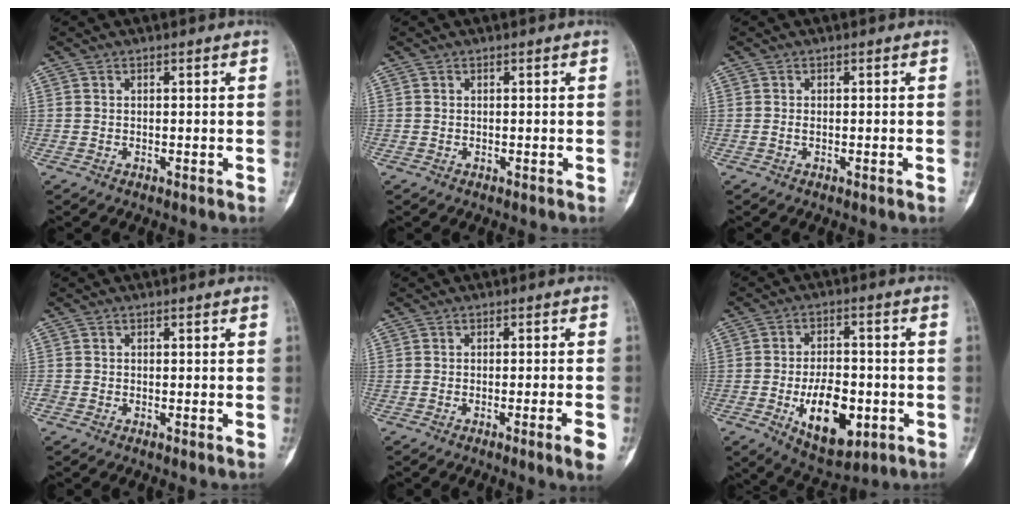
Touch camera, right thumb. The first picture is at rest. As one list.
[{"total": 0.0}, {"total": 0.7, "force": [-0.1, 0.1, 0.7], "torque": [-0.011, 0.000, -0.001]}, {"total": 0.8, "force": [-0.5, 0.3, 0.6], "torque": [-0.008, -0.001, -0.013]}, {"total": 4.0, "force": [-1.9, -0.2, 3.6], "torque": [-0.055, 0.002, -0.028]}, {"total": 13.6, "force": [-4.0, 7.3, 10.8], "torque": [-0.146, 0.013, -0.052]}]